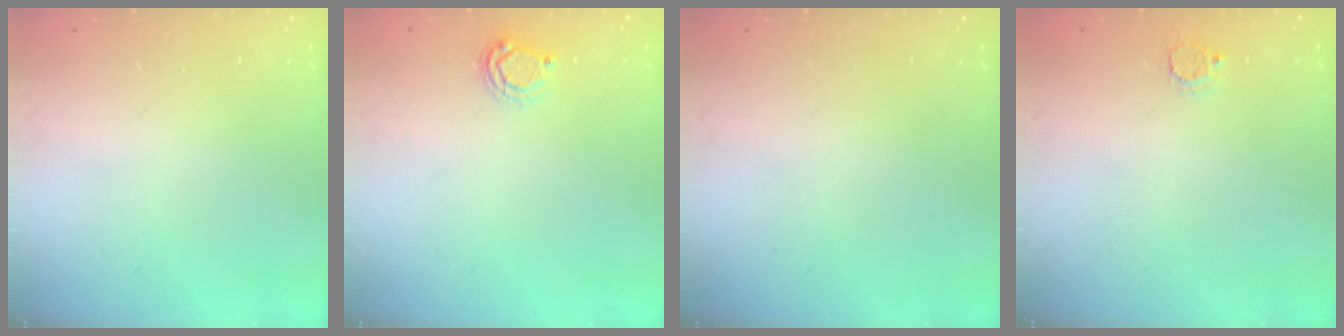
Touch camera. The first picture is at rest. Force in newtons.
{"total": 6.0, "press": 5.9, "slide": 0.7}
{"total": 0.0}
{"total": 2.5, "press": 2.5, "slide": 0.3}